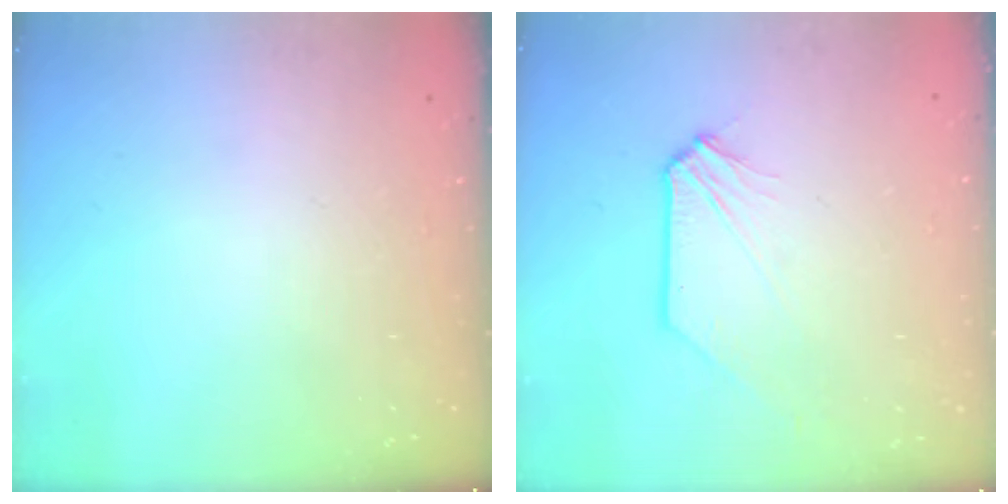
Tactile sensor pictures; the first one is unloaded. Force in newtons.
{"total": 1.0, "press": 1.0, "slide": 0.1}